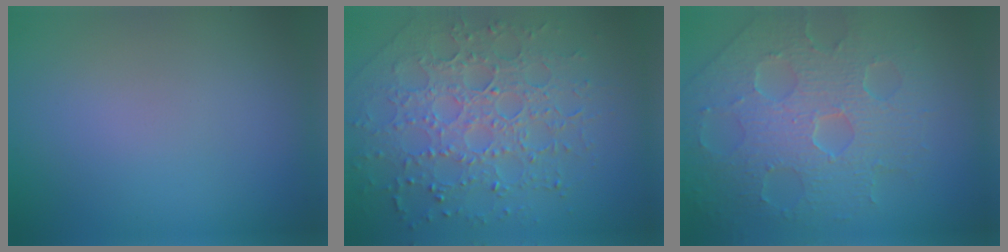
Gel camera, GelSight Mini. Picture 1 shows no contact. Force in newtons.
{"total": 7.5, "press": 5.4, "slide": 5.3}
{"total": 7.9, "press": 5.5, "slide": 5.7}